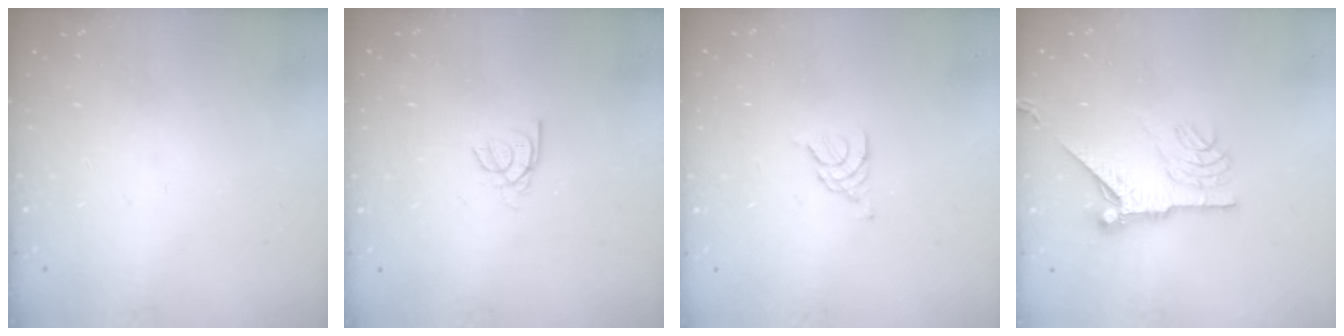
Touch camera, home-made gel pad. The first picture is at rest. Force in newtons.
{"total": 2.2, "press": 2.2, "slide": 0.2}
{"total": 3.2, "press": 3.1, "slide": 0.7}
{"total": 10.1, "press": 10.1, "slide": 0.3}